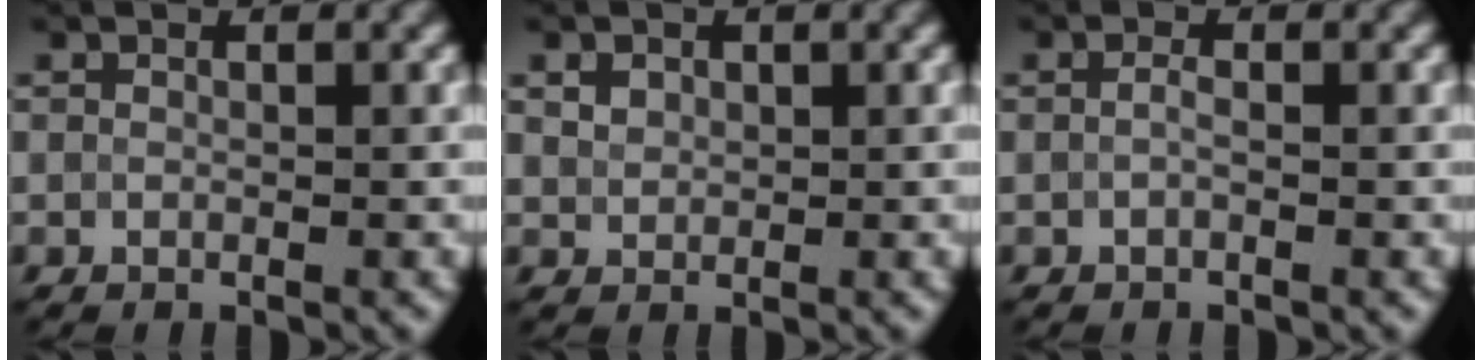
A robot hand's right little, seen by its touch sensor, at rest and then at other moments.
{"total": 1.2, "force": [0.6, 0.9, 0.4], "torque": [-0.006, -0.001, 0.013]}
{"total": 0.6, "force": [-0.2, 0.1, 0.6], "torque": [-0.014, -0.001, -0.004]}